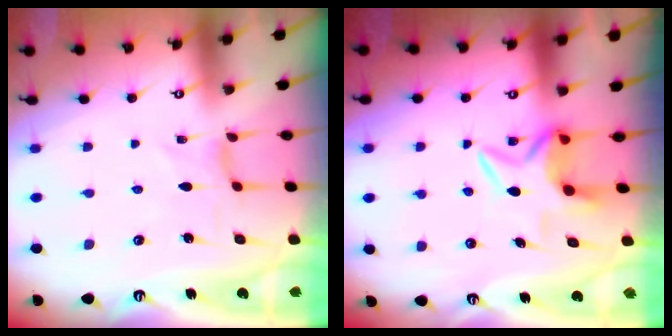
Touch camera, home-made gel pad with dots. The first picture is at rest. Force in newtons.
{"total": 6.7, "press": 6.6, "slide": 1.0}